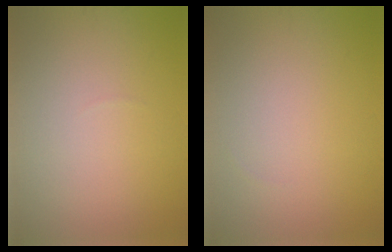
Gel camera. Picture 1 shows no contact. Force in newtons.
{"total": 0.0}